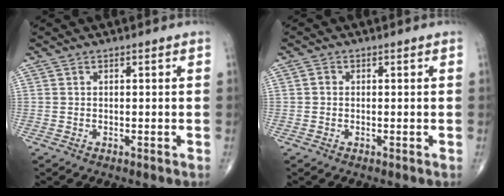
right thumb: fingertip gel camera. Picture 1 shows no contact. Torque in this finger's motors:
{"motor_torque": [-0.36, 0.30, 0.01, -0.05, 0.05]}